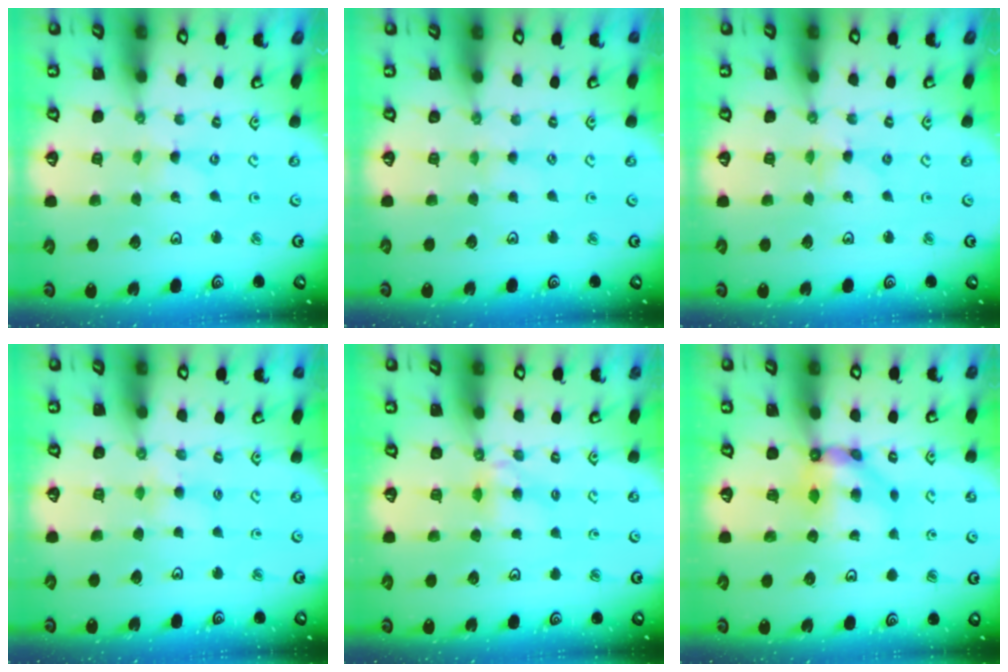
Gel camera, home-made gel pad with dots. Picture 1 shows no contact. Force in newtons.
{"total": 1.7, "press": 1.7, "slide": 0.3}
{"total": 0.8, "press": 0.8, "slide": 0.1}
{"total": 5.2, "press": 5.2, "slide": 0.6}
{"total": 4.6, "press": 4.6, "slide": 0.6}
{"total": 7.4, "press": 7.4, "slide": 0.3}